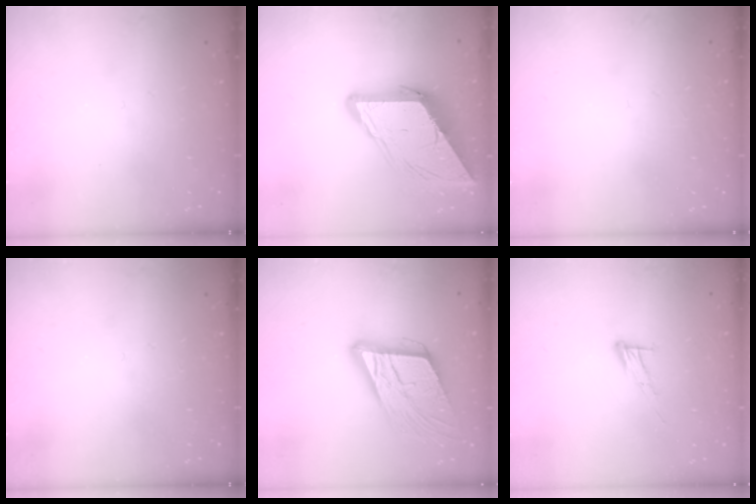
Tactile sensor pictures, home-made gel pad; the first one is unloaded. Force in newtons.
{"total": 12.0, "press": 11.9, "slide": 1.2}
{"total": 1.5, "press": 1.5, "slide": 0.1}
{"total": 0.0}
{"total": 16.9, "press": 16.5, "slide": 3.6}
{"total": 8.4, "press": 8.4, "slide": 0.4}